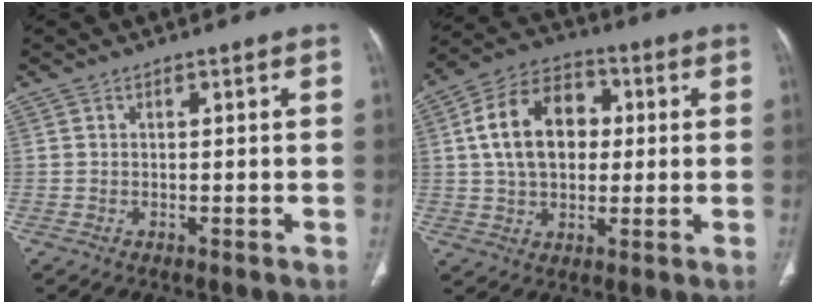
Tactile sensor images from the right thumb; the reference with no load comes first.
{"total": 15.0, "force": [2.2, 10.4, 10.6], "torque": [-0.159, 0.018, 0.032]}